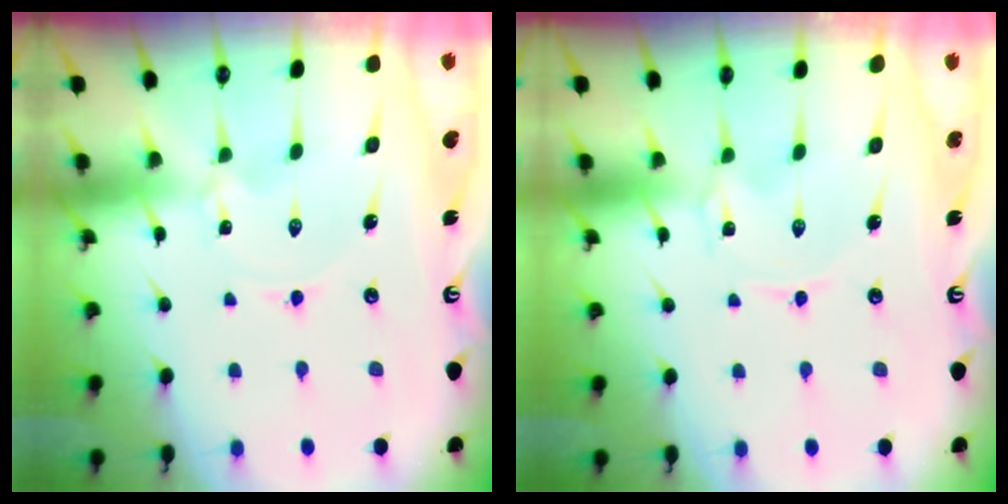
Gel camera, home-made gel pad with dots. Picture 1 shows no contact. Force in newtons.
{"total": 0.0}